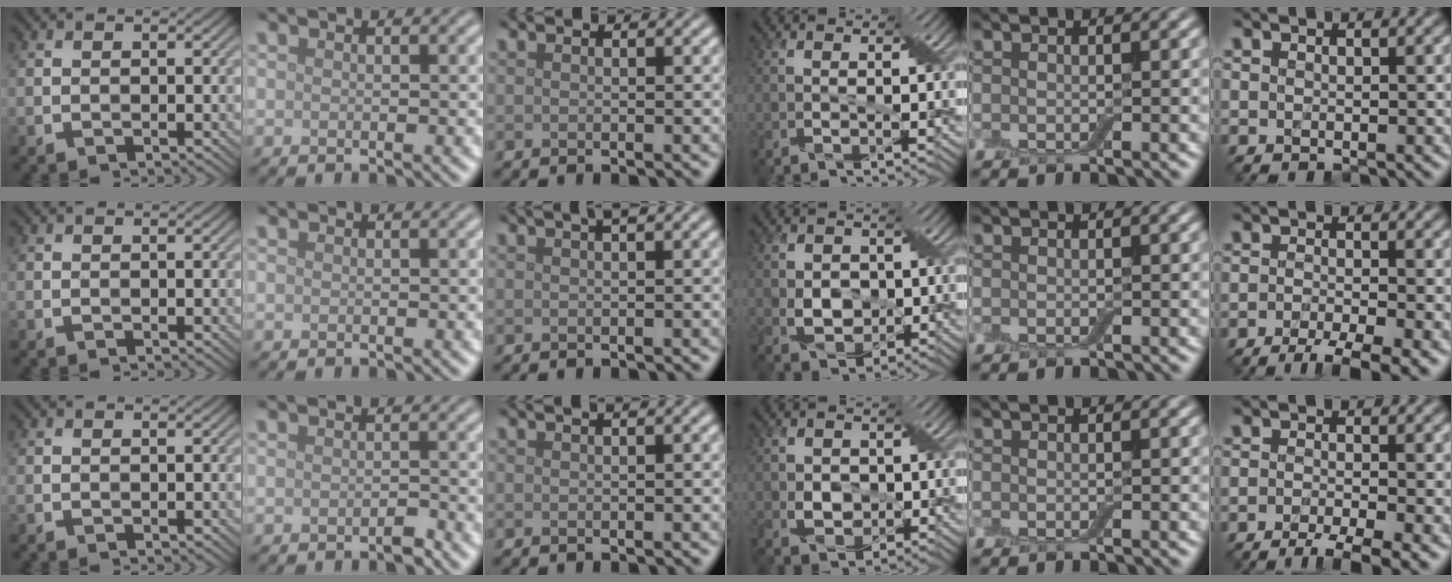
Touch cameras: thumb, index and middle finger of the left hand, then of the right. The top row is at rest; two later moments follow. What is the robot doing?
{"motion": "cut", "object": "cling film"}